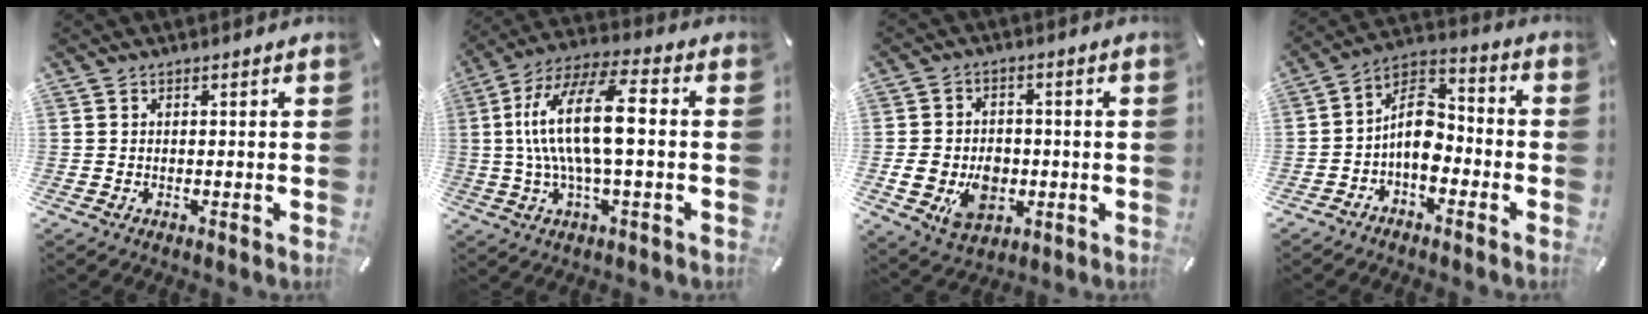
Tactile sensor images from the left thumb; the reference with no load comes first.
{"total": 17.7, "force": [0.8, 6.1, 16.6], "torque": [-0.341, 0.000, 0.003]}
{"total": 11.1, "force": [-2.2, 8.7, 6.5], "torque": [-0.117, 0.003, -0.039]}
{"total": 10.7, "force": [-3.2, 7.2, 7.2], "torque": [-0.134, 0.017, -0.057]}